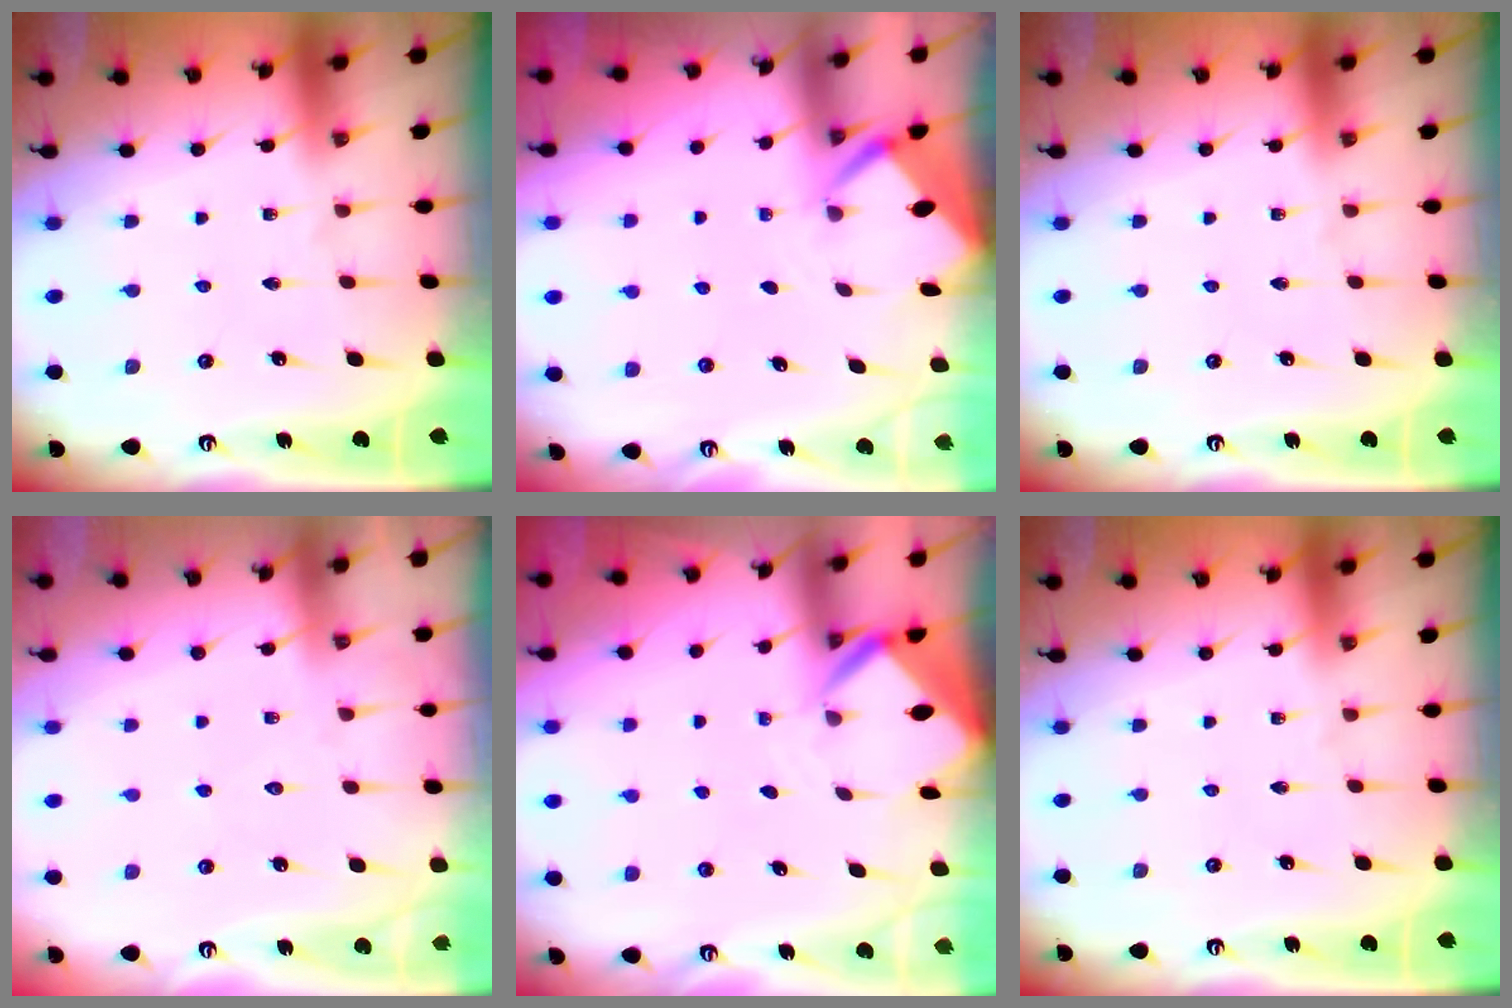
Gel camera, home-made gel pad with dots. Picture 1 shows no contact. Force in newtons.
{"total": 2.3, "press": 2.3, "slide": 0.1}
{"total": 0.0}
{"total": 6.7, "press": 6.7, "slide": 0.8}
{"total": 3.1, "press": 3.1, "slide": 0.2}
{"total": 0.0}